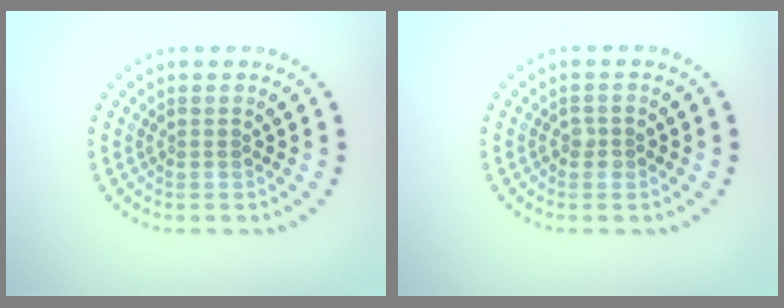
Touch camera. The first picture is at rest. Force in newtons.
{"total": 1.0, "press": 1.0, "slide": 0.2}